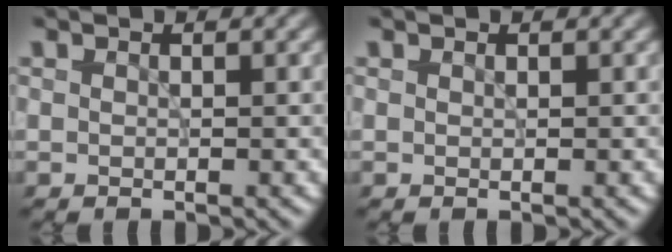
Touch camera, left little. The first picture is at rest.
{"total": 0.0}